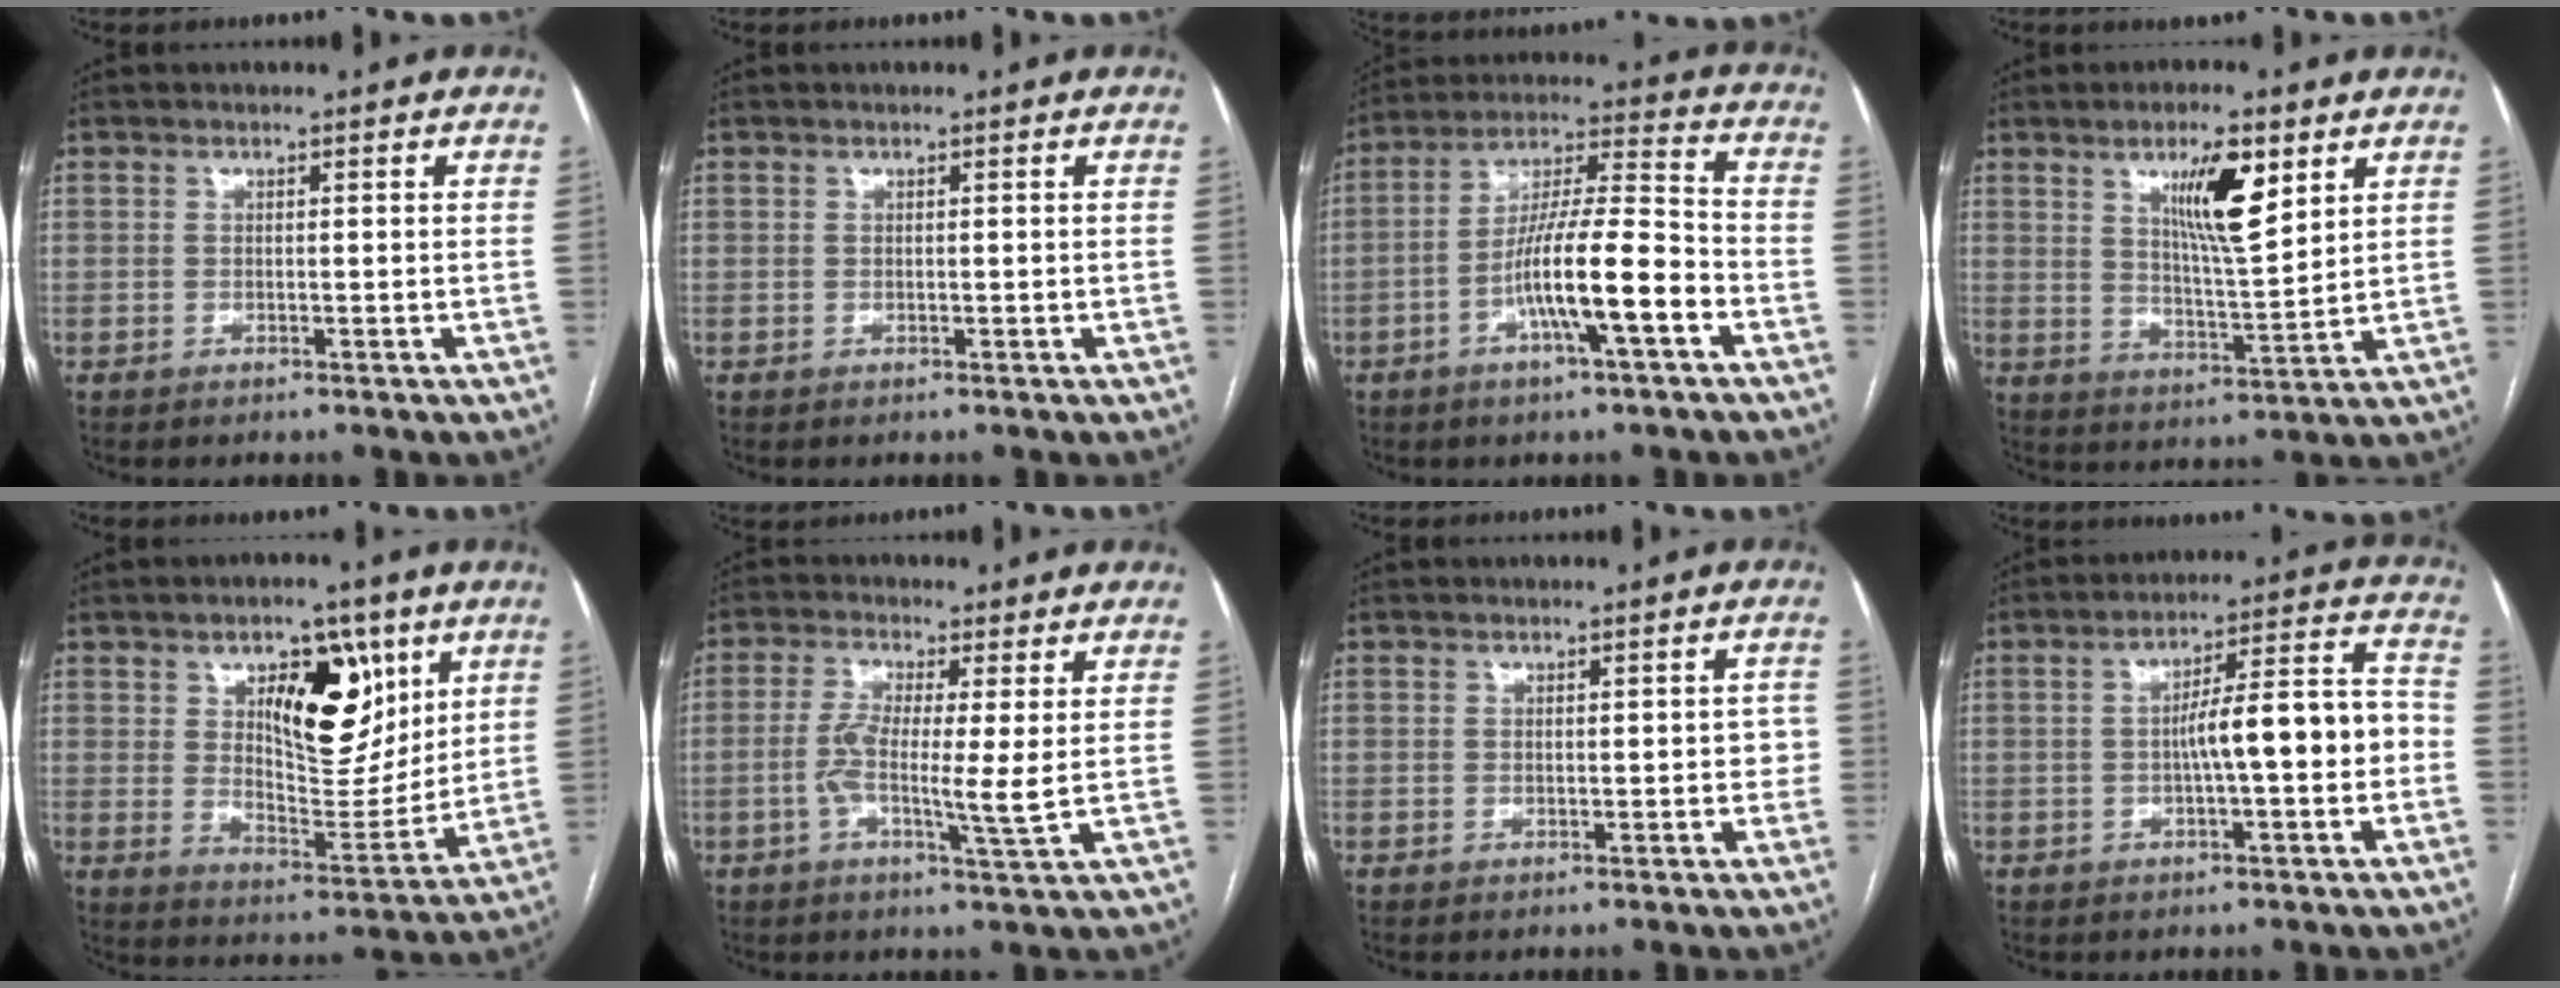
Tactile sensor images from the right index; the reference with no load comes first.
{"total": 0.0}
{"total": 13.1, "force": [-5.0, 1.1, 12.1], "torque": [-0.218, 0.009, -0.086]}
{"total": 9.7, "force": [4.7, 1.6, 8.4], "torque": [-0.145, -0.006, 0.082]}
{"total": 13.3, "force": [5.8, 6.0, 10.3], "torque": [-0.150, 0.002, 0.100]}
{"total": 6.6, "force": [-0.3, 0.0, 6.6], "torque": [-0.131, -0.009, -0.013]}
{"total": 1.9, "force": [0.0, 1.1, 1.6], "torque": [-0.011, 0.015, 0.001]}
{"total": 9.7, "force": [-1.7, 1.6, 9.4], "torque": [-0.140, 0.037, -0.026]}